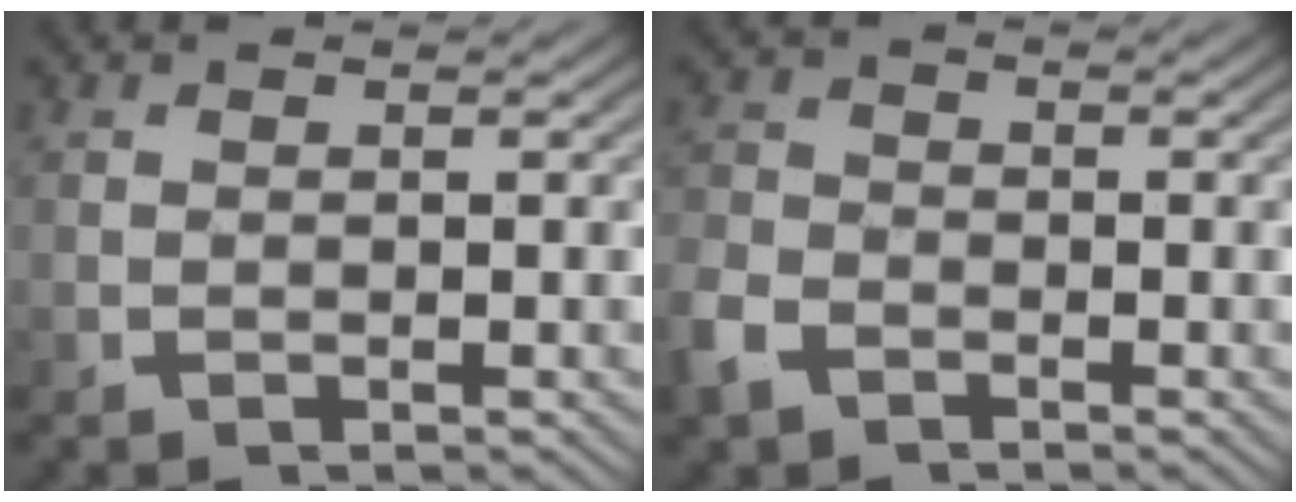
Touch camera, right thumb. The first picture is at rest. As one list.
[{"total": 2.7, "force": [-1.8, 1.7, 0.9], "torque": [-0.029, -0.008, -0.035]}]